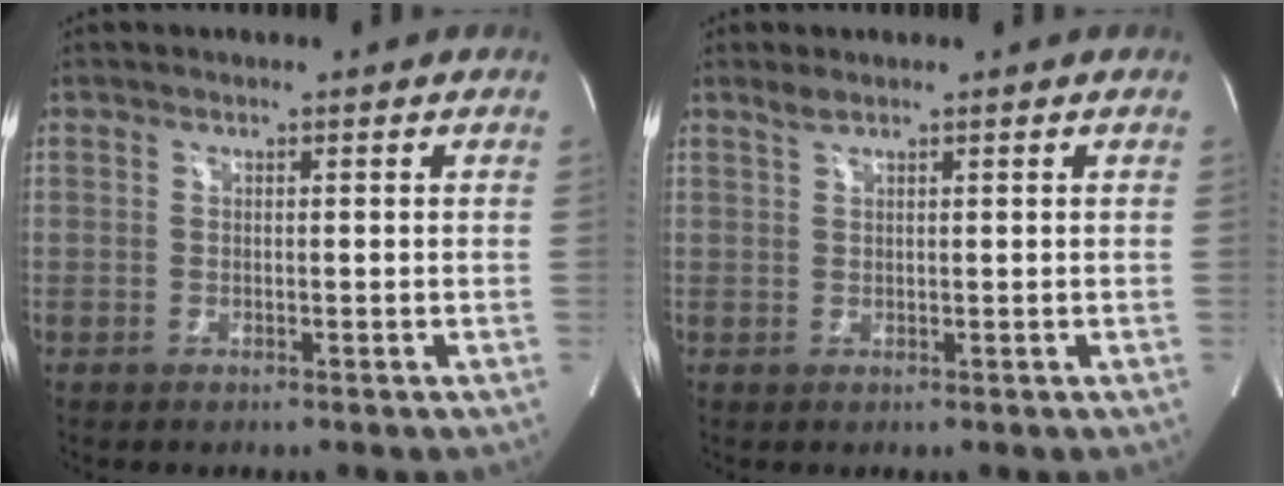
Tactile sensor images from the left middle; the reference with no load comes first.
{"total": 1.1, "force": [1.0, 0.0, 0.5], "torque": [-0.014, 0.007, 0.025]}